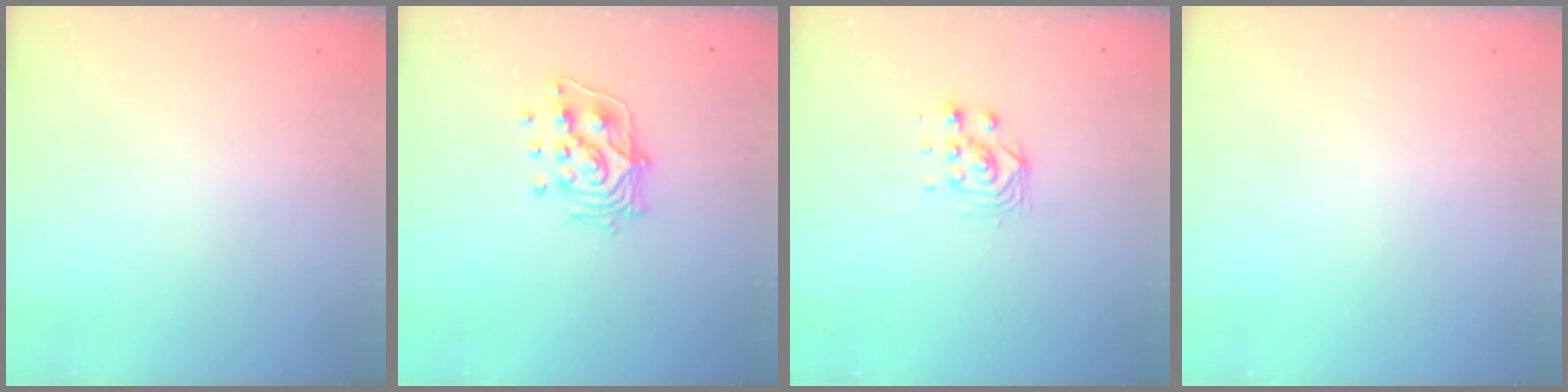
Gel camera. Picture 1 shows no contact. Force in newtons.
{"total": 12.4, "press": 12.3, "slide": 1.1}
{"total": 3.9, "press": 3.8, "slide": 0.8}
{"total": 0.0}